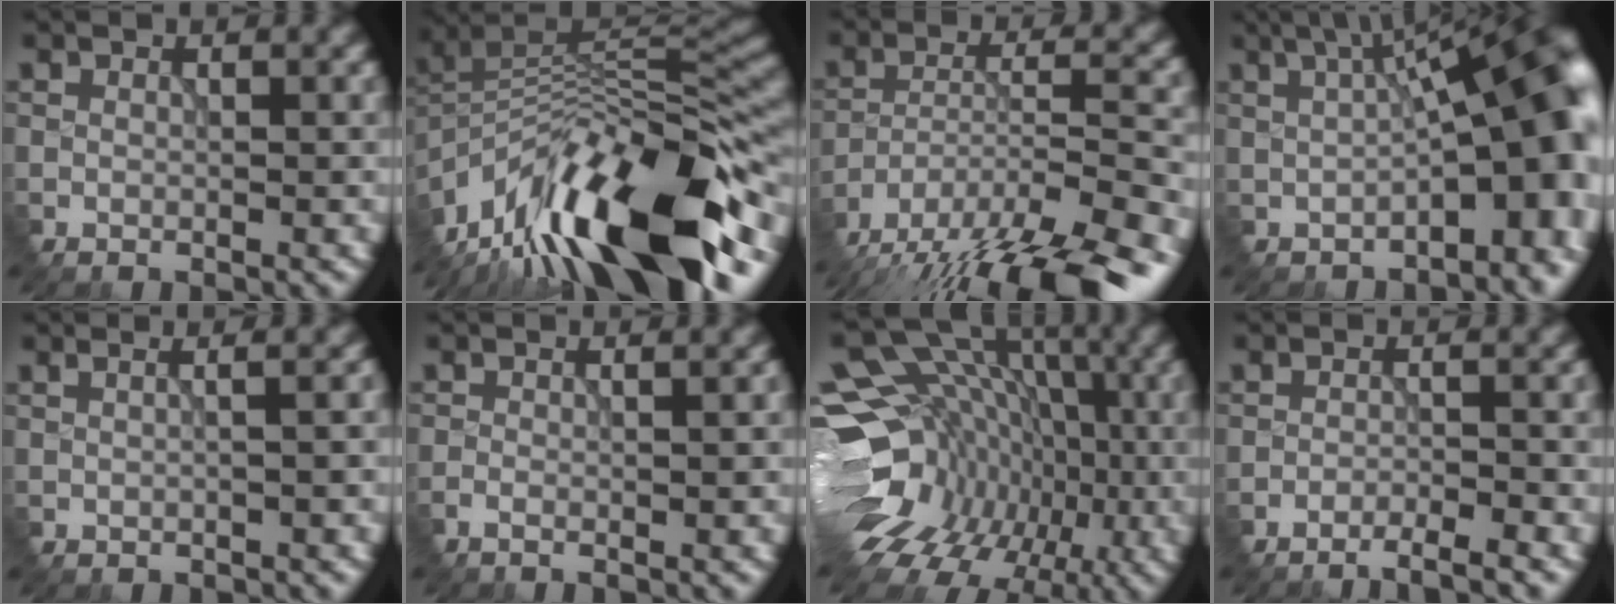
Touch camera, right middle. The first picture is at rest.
{"total": 15.8, "force": [-9.5, 5.1, 11.6], "torque": [-0.204, 0.022, -0.166]}
{"total": 17.3, "force": [-14.8, 4.4, 7.9], "torque": [-0.152, -0.030, -0.207]}
{"total": 14.1, "force": [0.2, 5.8, 12.9], "torque": [-0.140, 0.004, 0.023]}
{"total": 3.6, "force": [0.8, 1.9, 2.9], "torque": [-0.004, 0.027, -0.009]}
{"total": 2.0, "force": [-0.6, 0.8, 1.7], "torque": [0.004, 0.013, -0.017]}
{"total": 19.5, "force": [-4.6, 15.6, 10.8], "torque": [-0.189, 0.001, -0.072]}
{"total": 3.4, "force": [-2.9, 0.0, 1.7], "torque": [-0.023, 0.007, -0.053]}